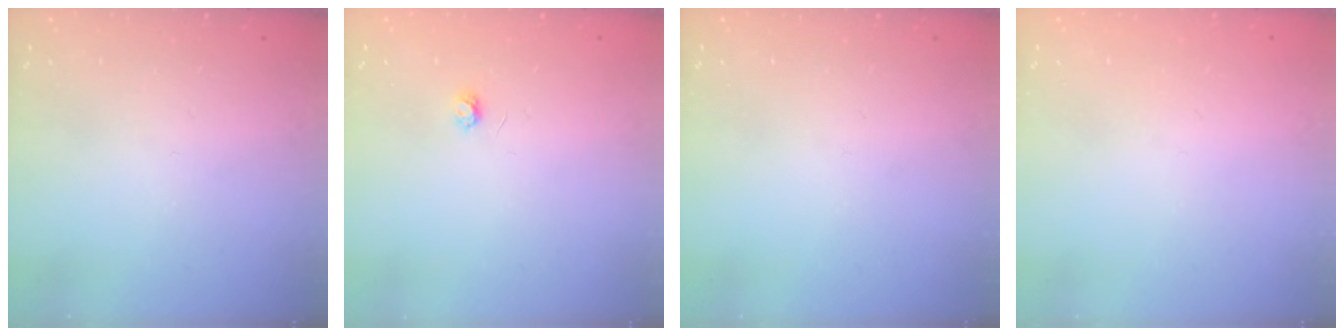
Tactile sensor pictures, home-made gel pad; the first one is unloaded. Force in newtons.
{"total": 2.9, "press": 2.9, "slide": 0.3}
{"total": 0.0}
{"total": 0.8, "press": 0.8, "slide": 0.0}